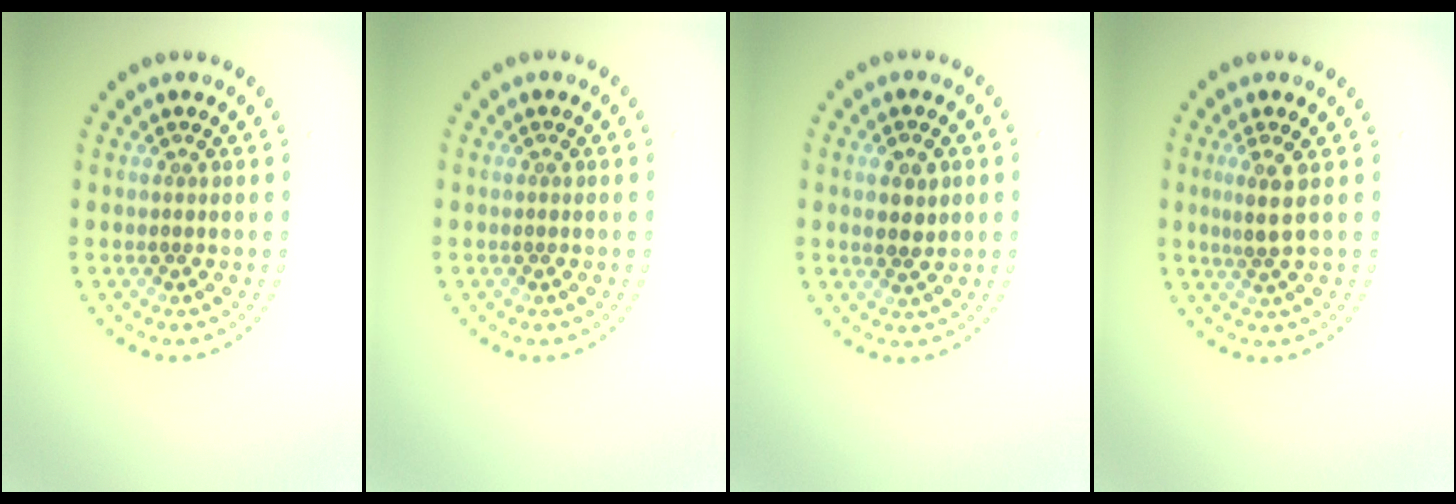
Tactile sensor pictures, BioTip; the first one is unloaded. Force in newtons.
{"total": 0.0}
{"total": 1.9, "press": 1.8, "slide": 0.2}
{"total": 2.2, "press": 1.7, "slide": 1.4}